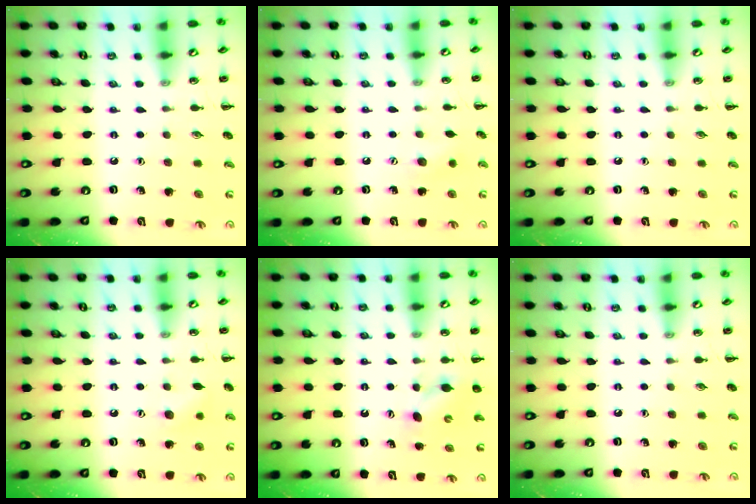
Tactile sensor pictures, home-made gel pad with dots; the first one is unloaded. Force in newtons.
{"total": 6.4, "press": 6.2, "slide": 1.6}
{"total": 0.0}
{"total": 6.8, "press": 6.7, "slide": 1.3}
{"total": 3.9, "press": 3.7, "slide": 1.0}
{"total": 0.0}